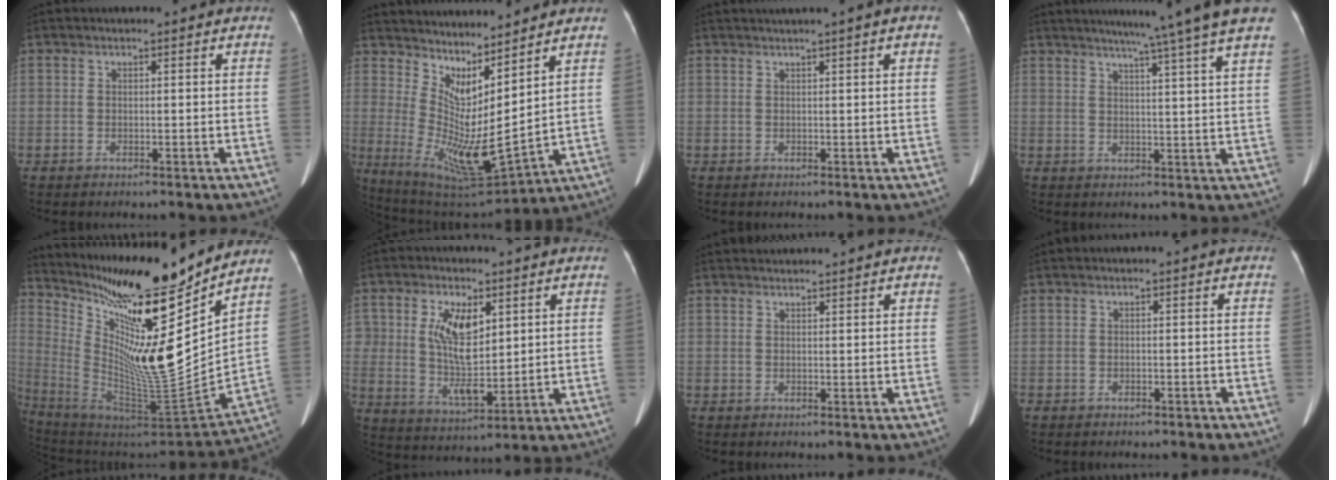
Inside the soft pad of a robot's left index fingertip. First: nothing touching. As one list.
[{"total": 10.5, "force": [6.3, 1.2, 8.3], "torque": [-0.162, -0.020, 0.135]}, {"total": 2.6, "force": [1.6, 0.1, 2.0], "torque": [-0.031, 0.025, 0.025]}, {"total": 11.8, "force": [9.4, -2.1, 6.8], "torque": [-0.100, -0.008, 0.106]}, {"total": 20.5, "force": [14.7, -0.1, 14.3], "torque": [-0.233, -0.041, 0.254]}, {"total": 9.0, "force": [2.4, 4.3, 7.5], "torque": [-0.145, 0.001, 0.051]}, {"total": 1.2, "force": [1.2, 0.2, -0.2], "torque": [-0.003, 0.020, 0.022]}, {"total": 2.9, "force": [-2.5, 1.0, 1.0], "torque": [-0.016, -0.004, -0.025]}]